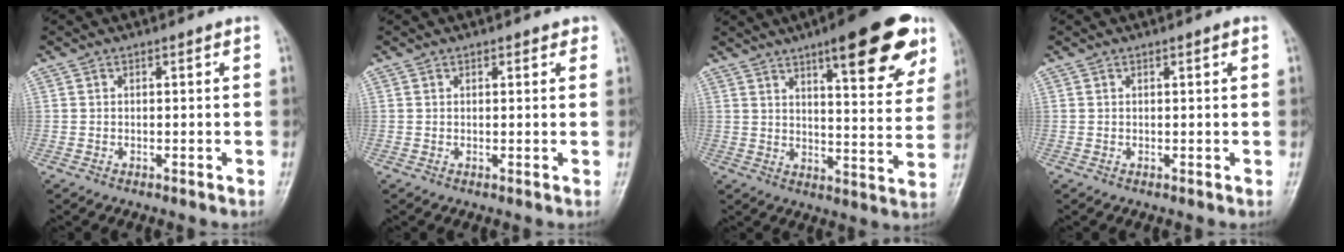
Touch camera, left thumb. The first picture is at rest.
{"total": 1.4, "force": [1.0, 0.8, 0.7], "torque": [0.002, -0.003, 0.007]}
{"total": 19.5, "force": [11.3, 5.5, 14.9], "torque": [-0.161, -0.040, 0.153]}
{"total": 0.8, "force": [0.4, 0.1, 0.7], "torque": [-0.012, 0.001, 0.005]}